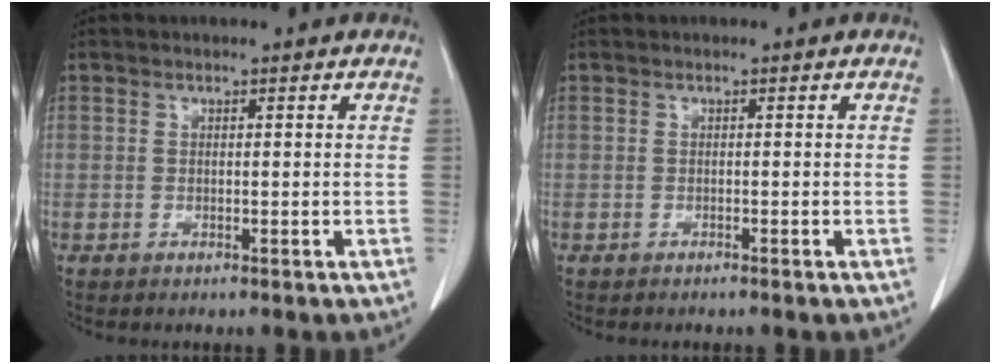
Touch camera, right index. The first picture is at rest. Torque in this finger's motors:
{"motor_torque": [0.07, -0.01, 0.05, 0.02]}